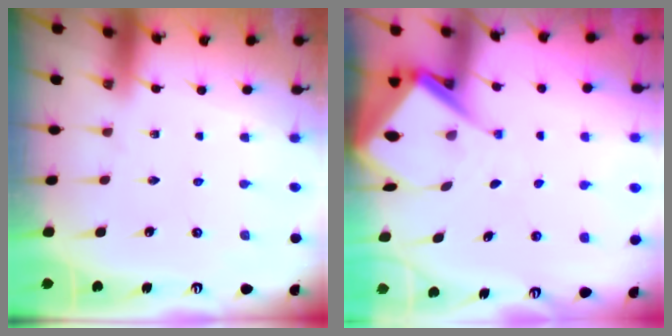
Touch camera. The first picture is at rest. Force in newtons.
{"total": 8.9, "press": 8.9, "slide": 0.7}